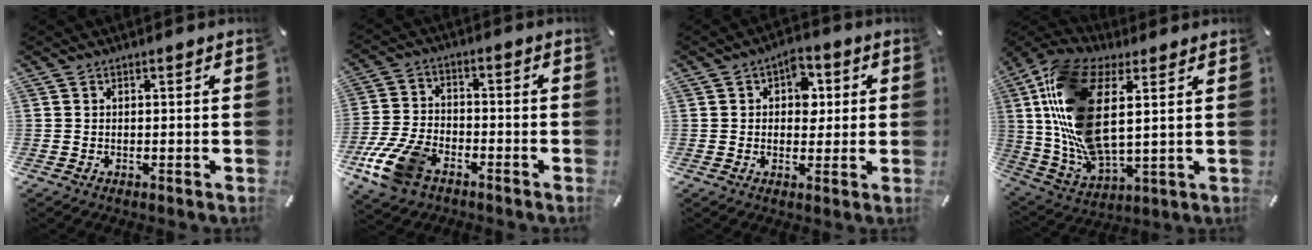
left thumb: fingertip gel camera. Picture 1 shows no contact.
{"total": 11.8, "force": [-6.7, 6.9, 6.9], "torque": [-0.149, 0.027, -0.124]}
{"total": 6.9, "force": [1.1, 5.2, 4.4], "torque": [-0.045, -0.001, 0.011]}
{"total": 18.0, "force": [5.0, 9.1, 14.7], "torque": [-0.338, -0.024, 0.086]}